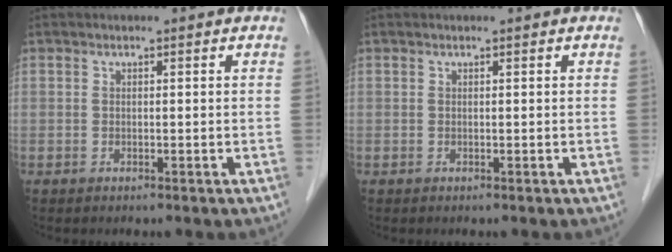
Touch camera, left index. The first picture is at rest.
{"total": 0.0}